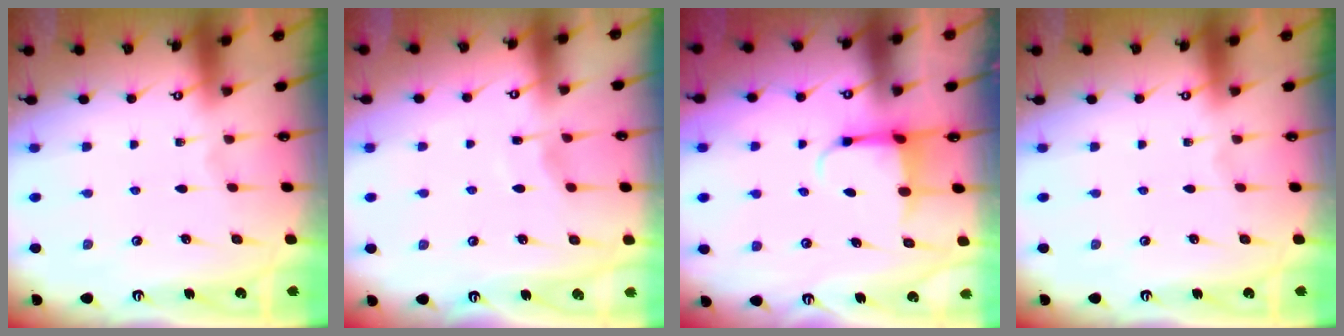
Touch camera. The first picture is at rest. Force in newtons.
{"total": 3.0, "press": 2.9, "slide": 0.4}
{"total": 3.9, "press": 3.8, "slide": 1.0}
{"total": 0.0}